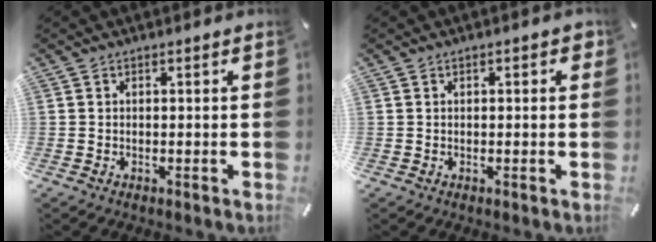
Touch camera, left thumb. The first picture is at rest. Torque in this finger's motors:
{"motor_torque": [0.02, -0.14, 0.05, 0.09, -0.02]}